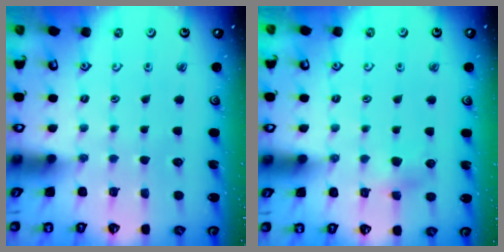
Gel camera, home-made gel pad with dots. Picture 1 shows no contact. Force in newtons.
{"total": 4.0, "press": 4.0, "slide": 0.4}